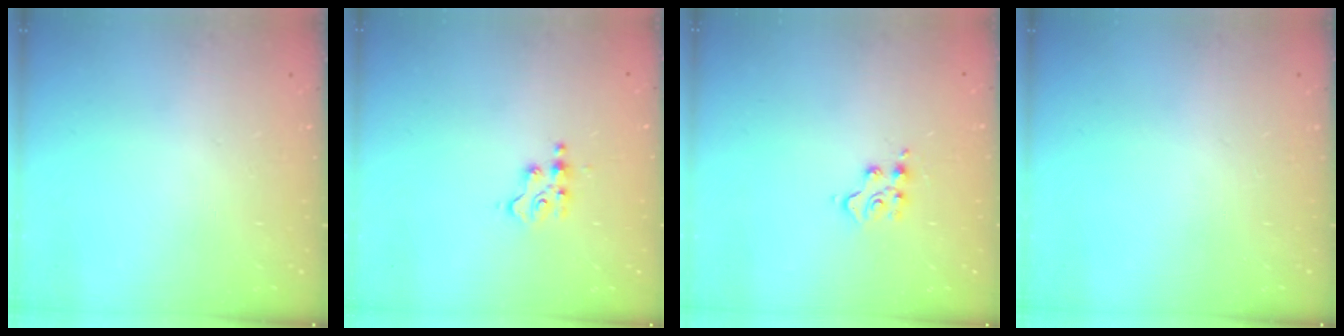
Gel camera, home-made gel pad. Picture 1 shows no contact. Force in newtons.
{"total": 4.0, "press": 4.0, "slide": 0.3}
{"total": 6.7, "press": 6.7, "slide": 0.2}
{"total": 0.0}